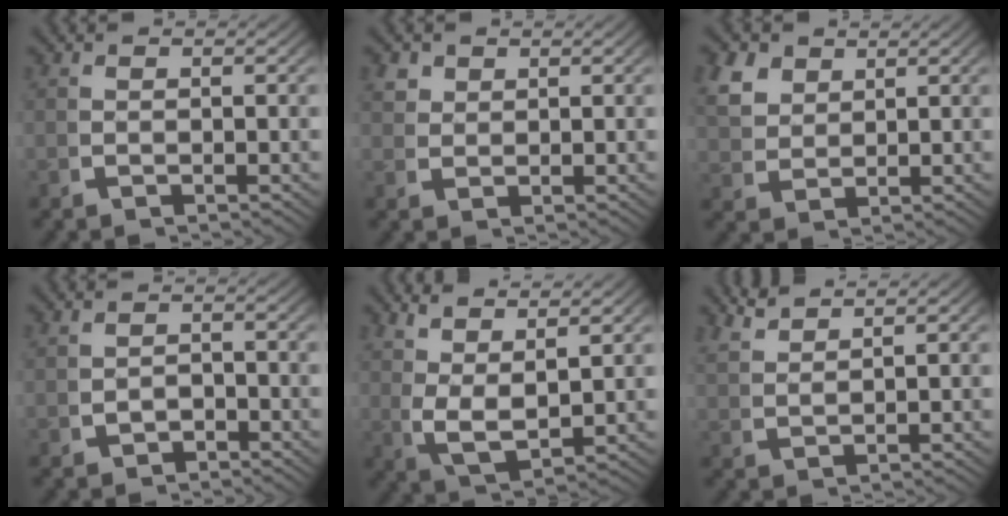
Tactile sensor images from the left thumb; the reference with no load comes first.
{"total": 2.2, "force": [1.6, 1.3, 0.8], "torque": [-0.013, -0.001, 0.035]}
{"total": 4.9, "force": [2.8, 3.2, 2.4], "torque": [-0.051, -0.001, 0.058]}
{"total": 1.3, "force": [-0.9, 0.8, 0.4], "torque": [-0.011, -0.007, -0.010]}
{"total": 5.3, "force": [1.2, 3.1, 4.1], "torque": [-0.103, -0.028, 0.040]}
{"total": 3.2, "force": [3.2, -0.1, 0.5], "torque": [-0.005, 0.010, 0.065]}